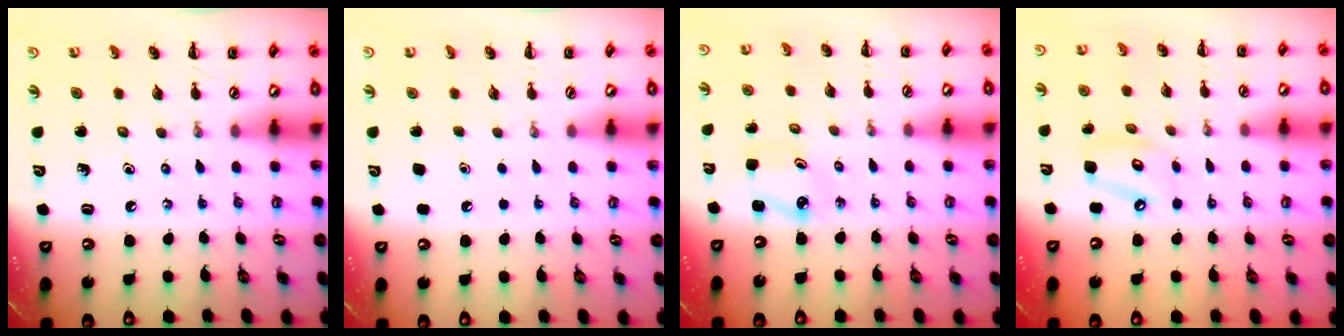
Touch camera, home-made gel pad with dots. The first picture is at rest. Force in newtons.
{"total": 1.8, "press": 1.8, "slide": 0.1}
{"total": 2.9, "press": 2.9, "slide": 0.6}
{"total": 7.7, "press": 7.6, "slide": 1.1}